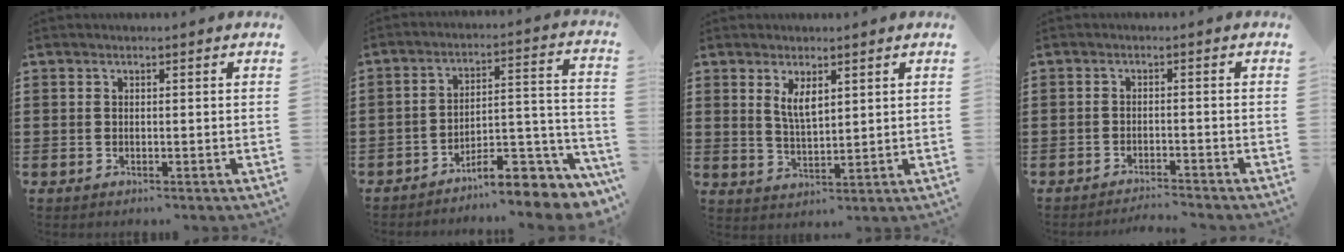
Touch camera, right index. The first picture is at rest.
{"total": 8.9, "force": [-7.5, 2.0, 4.2], "torque": [-0.044, 0.014, -0.142]}
{"total": 3.7, "force": [1.8, 1.4, 2.9], "torque": [-0.061, 0.003, 0.032]}
{"total": 2.1, "force": [-2.1, -0.2, 0.2], "torque": [-0.007, 0.002, -0.045]}